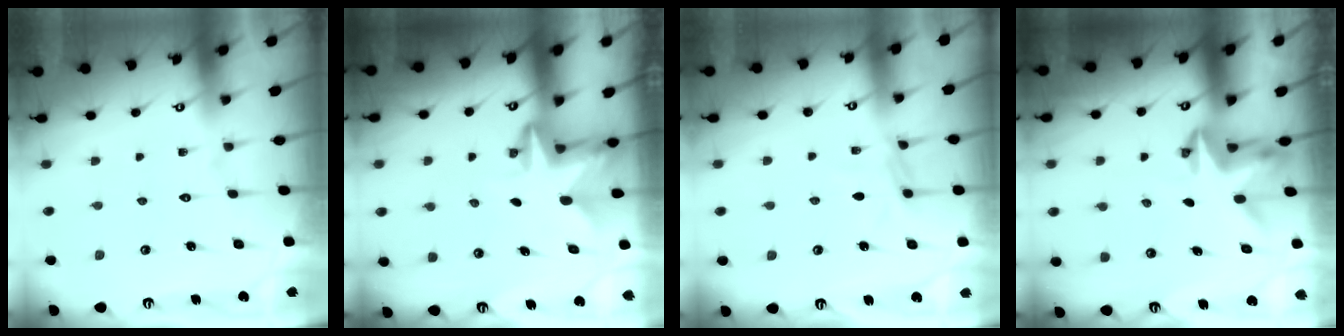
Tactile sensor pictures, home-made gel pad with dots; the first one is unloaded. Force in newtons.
{"total": 2.8, "press": 2.7, "slide": 0.6}
{"total": 6.1, "press": 6.1, "slide": 0.6}
{"total": 3.4, "press": 3.4, "slide": 0.1}